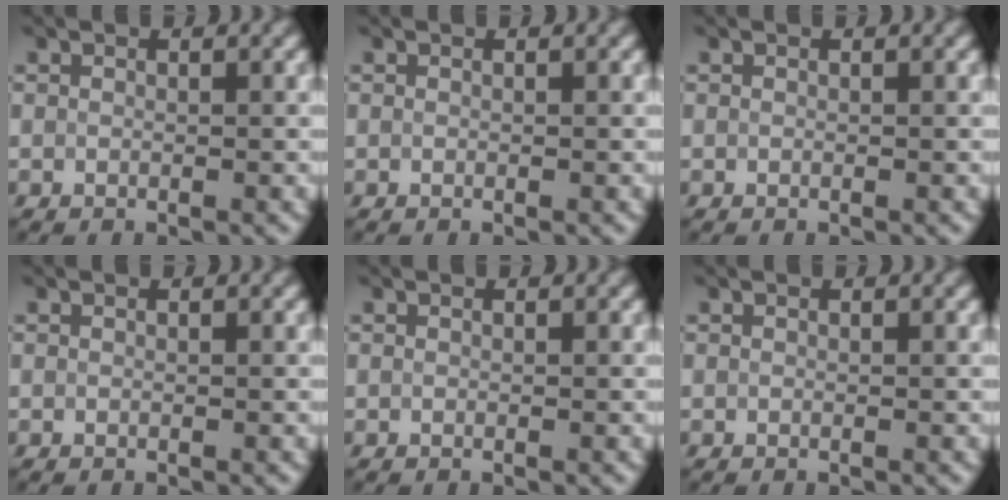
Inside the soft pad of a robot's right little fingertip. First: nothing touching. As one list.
[{"total": 0.0}, {"total": 0.0}, {"total": 0.0}, {"total": 0.0}, {"total": 0.0}]